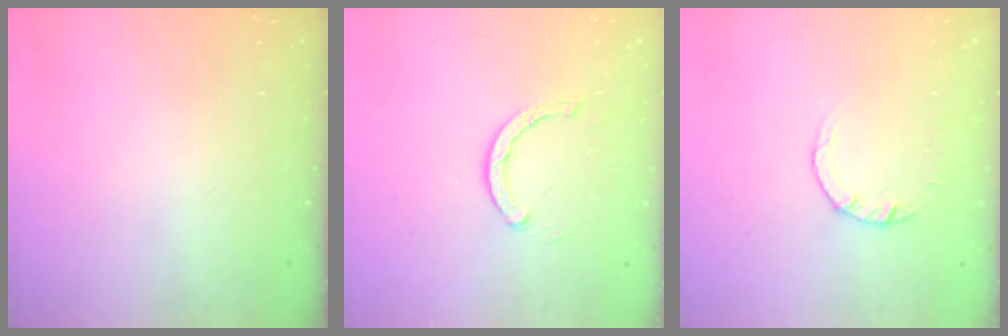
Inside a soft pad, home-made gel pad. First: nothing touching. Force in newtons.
{"total": 2.9, "press": 2.8, "slide": 0.5}
{"total": 2.5, "press": 2.5, "slide": 0.2}